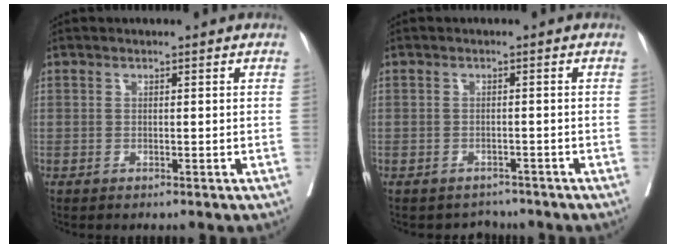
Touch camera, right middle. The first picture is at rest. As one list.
[{"total": 2.5, "force": [-2.2, 1.1, -0.4], "torque": [0.004, 0.003, -0.033]}]